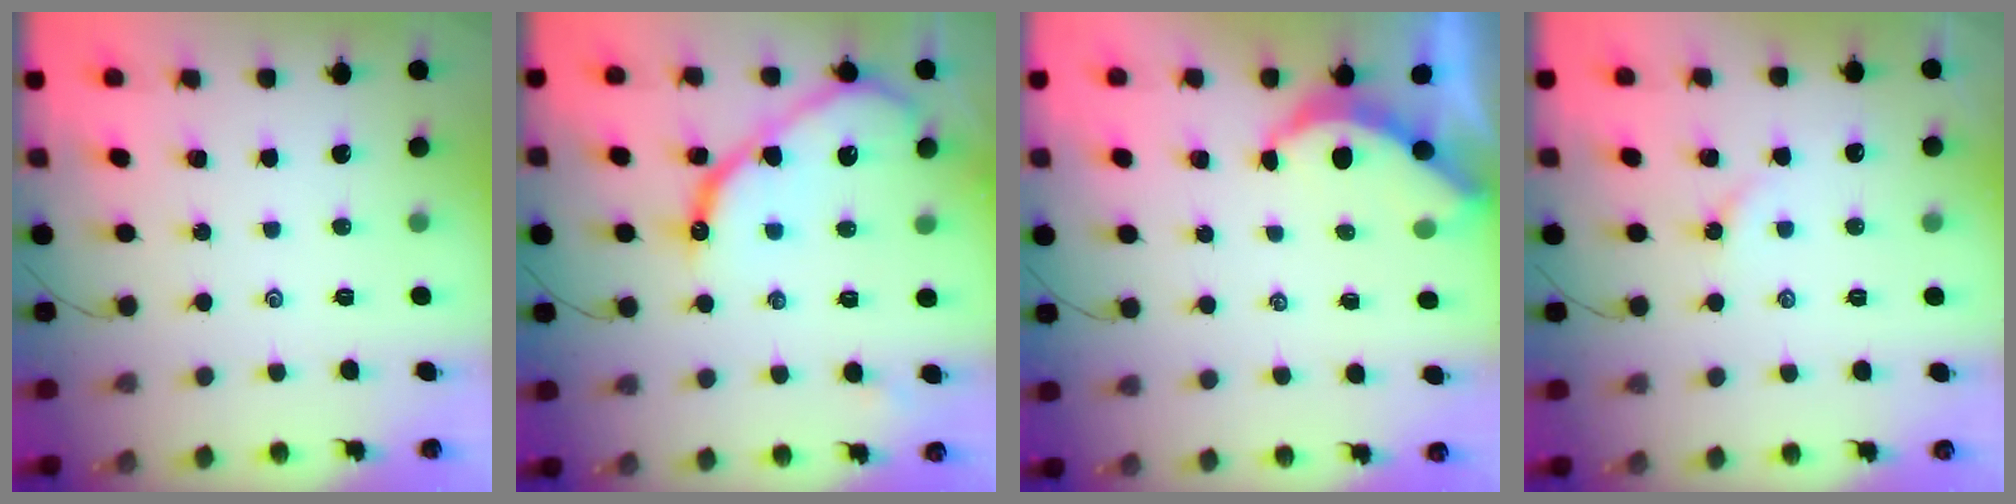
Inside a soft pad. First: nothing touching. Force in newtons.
{"total": 13.1, "press": 13.1, "slide": 0.5}
{"total": 4.0, "press": 4.0, "slide": 0.3}
{"total": 1.5, "press": 1.4, "slide": 0.3}